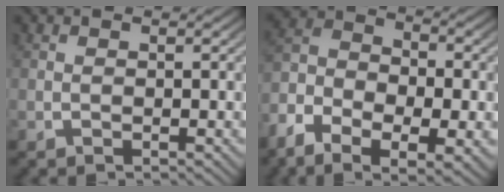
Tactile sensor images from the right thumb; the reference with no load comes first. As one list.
[{"total": 8.3, "force": [-2.0, 5.6, 5.8], "torque": [-0.128, -0.029, -0.032]}]